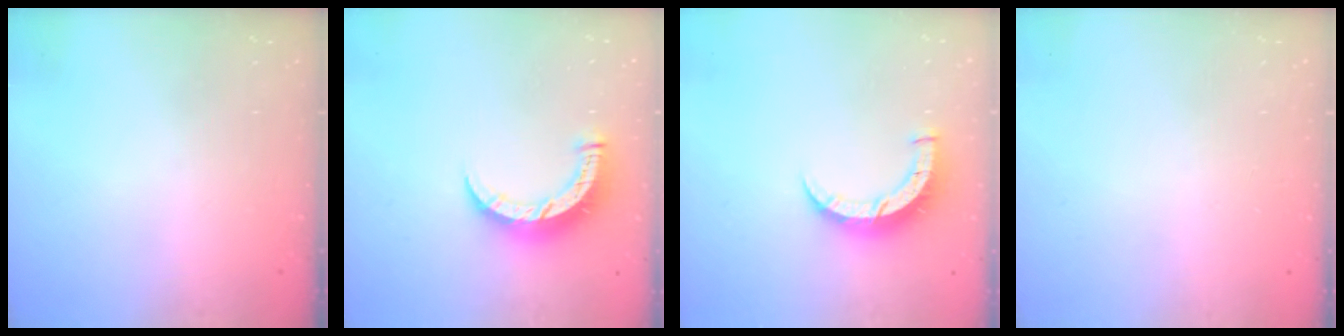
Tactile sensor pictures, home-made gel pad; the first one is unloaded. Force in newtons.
{"total": 8.6, "press": 8.6, "slide": 0.6}
{"total": 7.6, "press": 7.6, "slide": 0.5}
{"total": 2.6, "press": 2.6, "slide": 0.2}